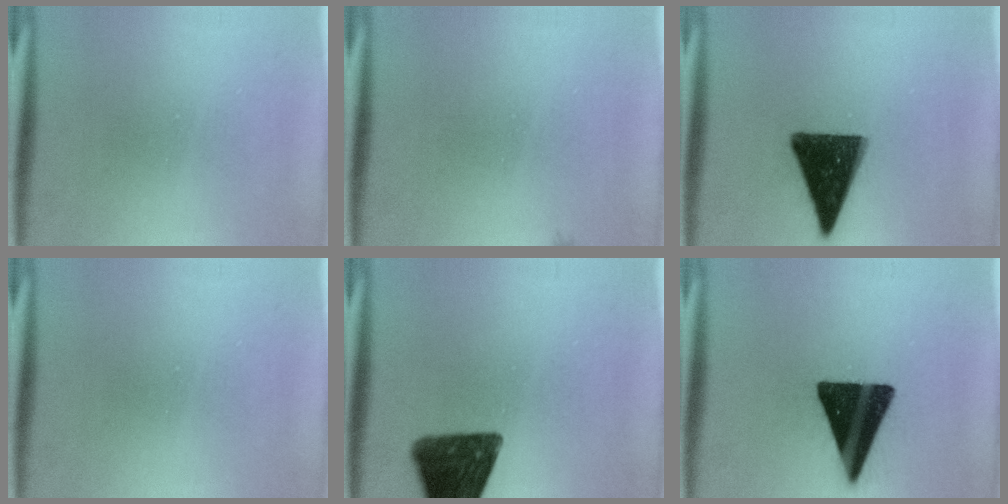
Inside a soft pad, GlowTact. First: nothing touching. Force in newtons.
{"total": 0.6}
{"total": 15.0}
{"total": 0.0}
{"total": 15.2}
{"total": 18.8}